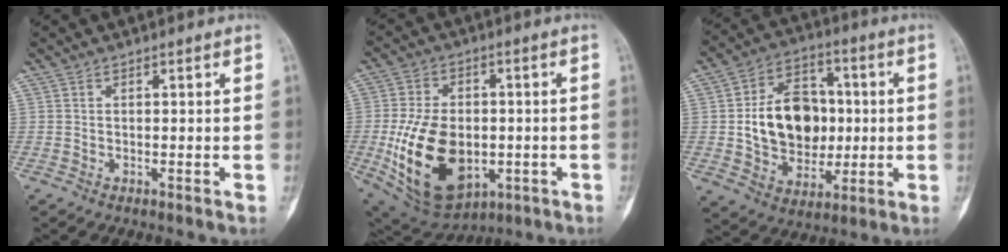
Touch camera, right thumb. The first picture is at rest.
{"total": 19.5, "force": [-3.5, 12.6, 14.5], "torque": [-0.239, -0.004, -0.032]}
{"total": 17.2, "force": [0.6, 12.6, 11.7], "torque": [-0.150, 0.014, 0.016]}